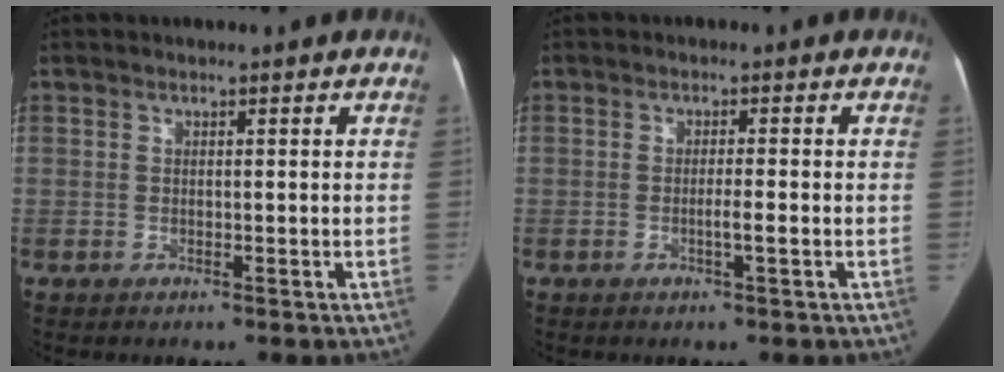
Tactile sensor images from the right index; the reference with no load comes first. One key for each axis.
{"total": 2.2, "fx": -0.7, "fy": 0.0, "fz": 2.1, "tx": -0.037, "ty": 0.001, "tz": -0.015}